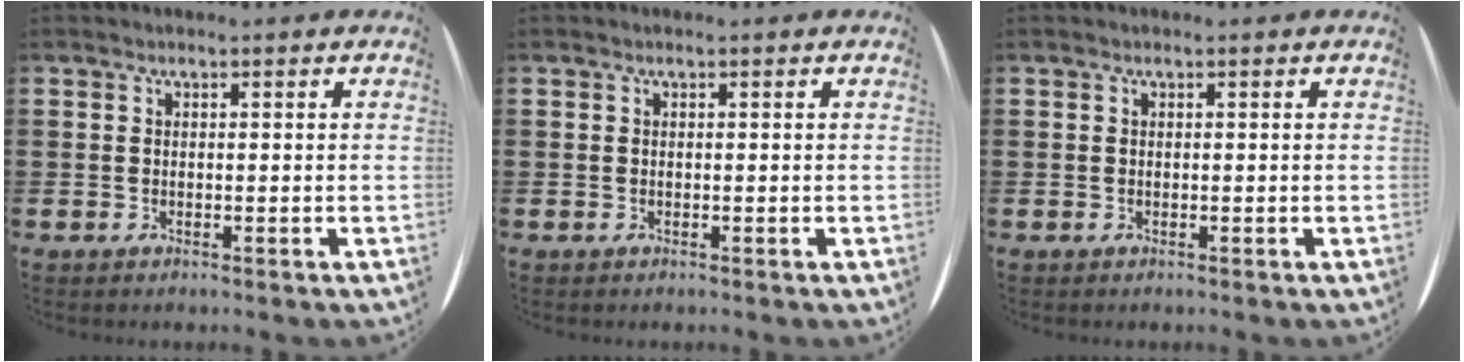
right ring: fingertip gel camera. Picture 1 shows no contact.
{"total": 0.0}
{"total": 0.0}